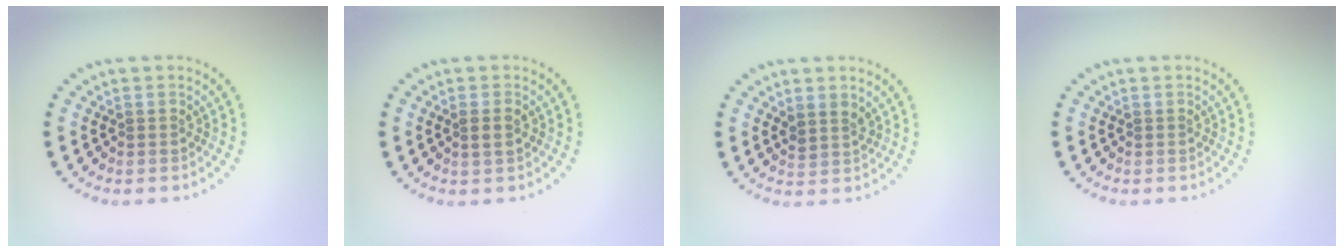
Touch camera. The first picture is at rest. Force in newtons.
{"total": 1.2, "press": 1.1, "slide": 0.5}
{"total": 1.6, "press": 1.2, "slide": 1.0}
{"total": 0.0}